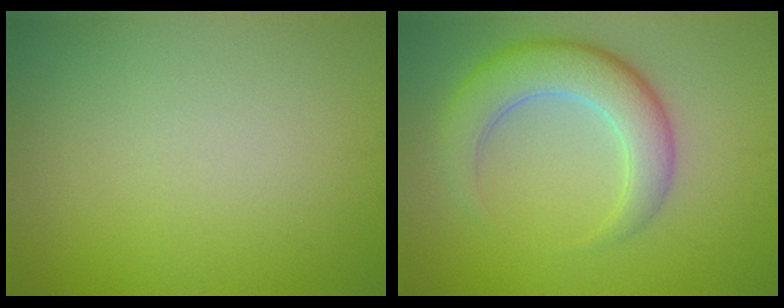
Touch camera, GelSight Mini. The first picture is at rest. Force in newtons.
{"total": 5.6, "press": 5.6, "slide": 0.3}